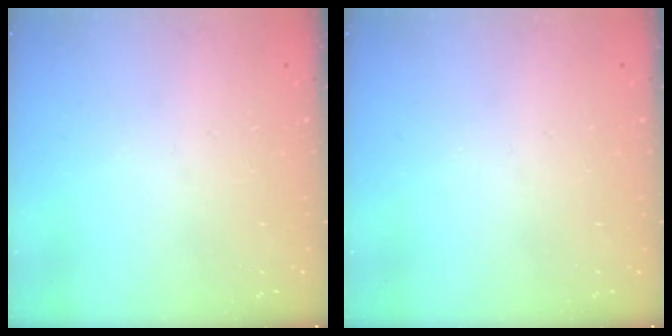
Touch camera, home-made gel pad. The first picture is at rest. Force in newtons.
{"total": 0.0}